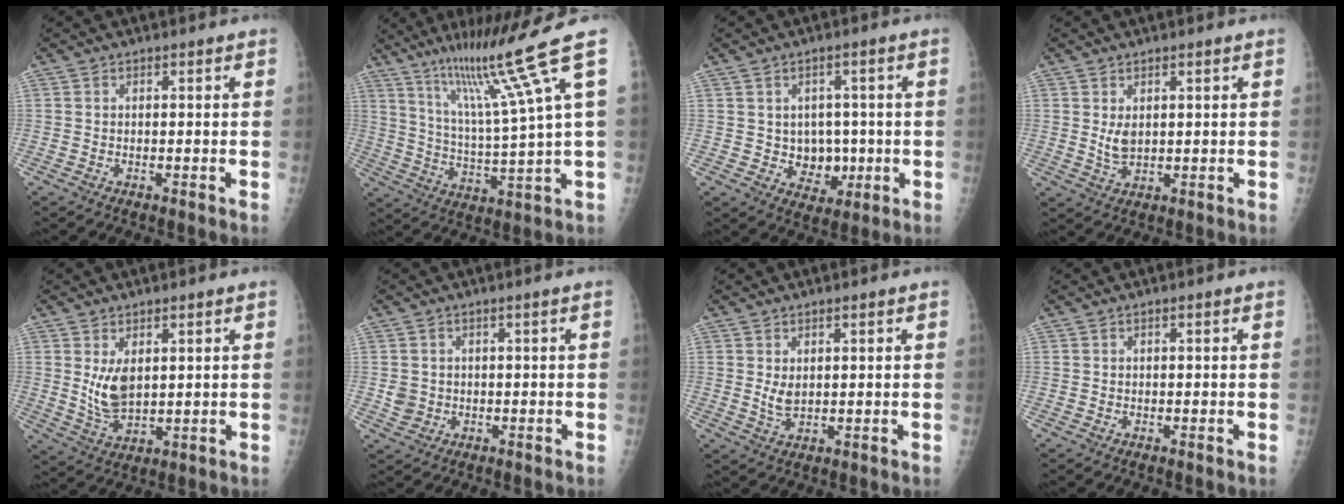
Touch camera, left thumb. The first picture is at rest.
{"total": 14.2, "force": [8.6, -1.5, 11.2], "torque": [-0.181, -0.044, 0.149]}
{"total": 6.9, "force": [-0.4, 5.6, 3.9], "torque": [-0.017, 0.000, 0.007]}
{"total": 3.3, "force": [1.0, 1.8, 2.6], "torque": [-0.043, -0.014, 0.026]}
{"total": 6.5, "force": [1.9, 3.4, 5.2], "torque": [-0.090, -0.020, 0.048]}
{"total": 2.4, "force": [0.0, 2.1, 1.1], "torque": [-0.015, 0.006, 0.008]}
{"total": 3.0, "force": [1.0, 1.5, 2.4], "torque": [-0.040, -0.013, 0.024]}
{"total": 0.0}